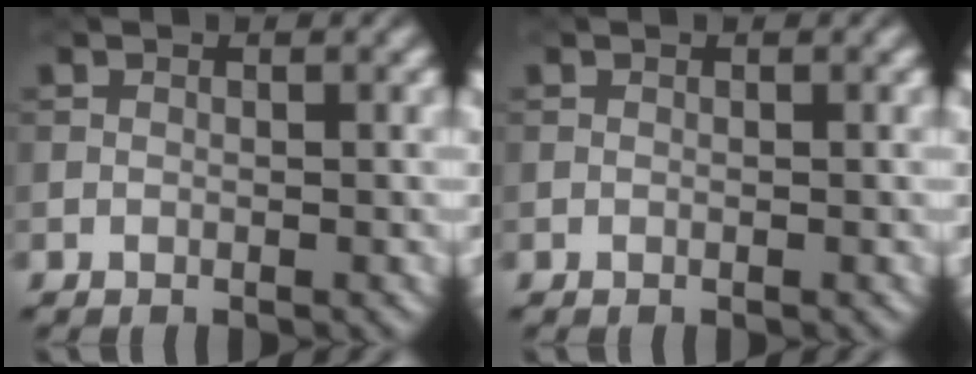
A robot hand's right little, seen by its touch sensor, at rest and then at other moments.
{"total": 0.0}